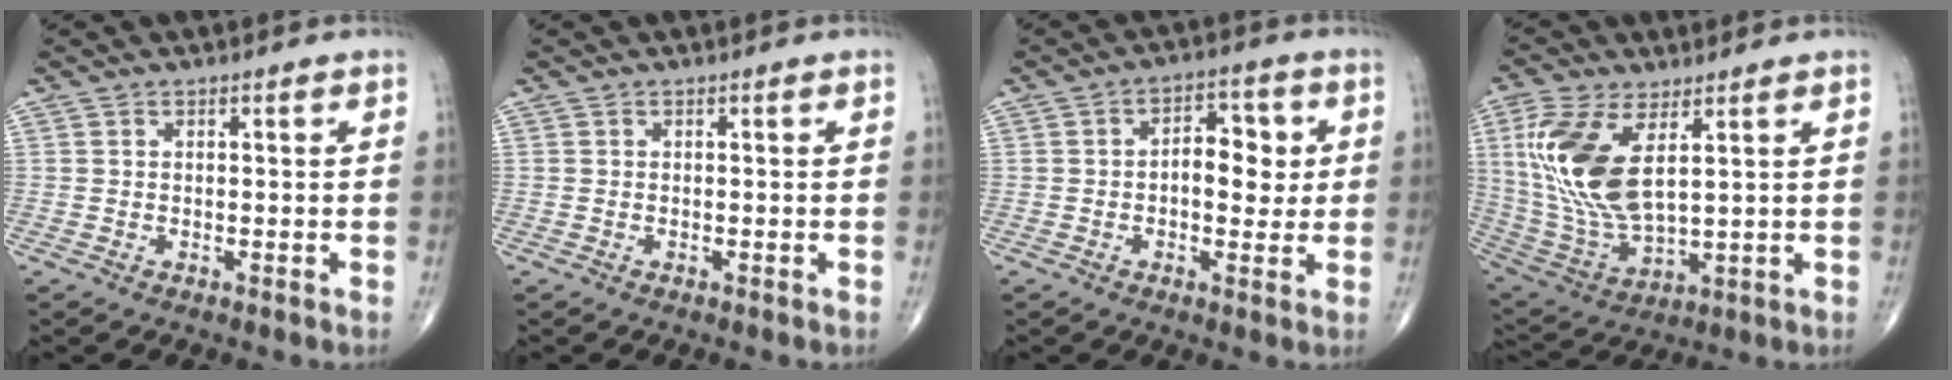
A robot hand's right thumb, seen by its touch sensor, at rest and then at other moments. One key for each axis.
{"total": 0.0}
{"total": 8.0, "fx": 0.6, "fy": 4.8, "fz": 6.4, "tx": -0.060, "ty": 0.011, "tz": 0.004}
{"total": 16.4, "fx": 4.8, "fy": 7.5, "fz": 13.8, "tx": -0.300, "ty": -0.020, "tz": 0.106}